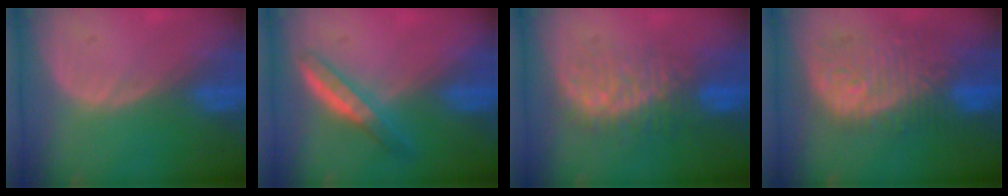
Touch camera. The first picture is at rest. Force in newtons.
{"total": 4.7, "press": 4.4, "slide": 1.4}
{"total": 8.4, "press": 8.4, "slide": 0.3}
{"total": 12.0, "press": 10.8, "slide": 5.3}